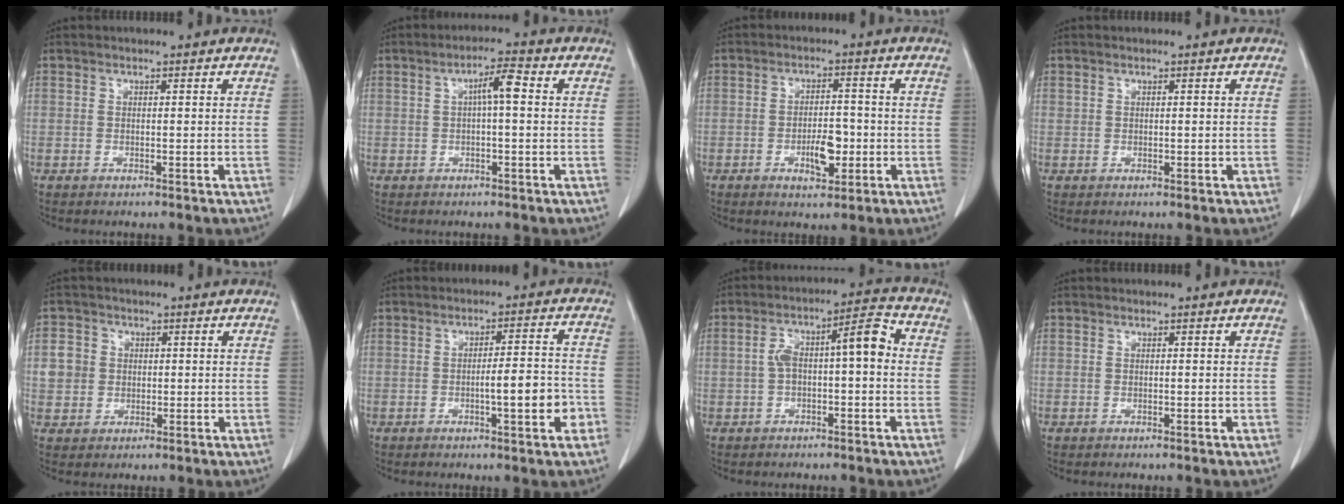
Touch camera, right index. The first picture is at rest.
{"total": 4.2, "force": [0.6, 0.6, 4.1], "torque": [-0.067, 0.012, 0.006]}
{"total": 5.3, "force": [-1.6, 2.2, 4.5], "torque": [-0.074, 0.002, -0.021]}
{"total": 0.6, "force": [0.2, 0.4, 0.4], "torque": [-0.012, 0.003, 0.008]}
{"total": 4.5, "force": [0.6, 4.3, 1.1], "torque": [-0.019, 0.012, 0.012]}
{"total": 6.9, "force": [-2.2, 1.0, 6.4], "torque": [-0.093, 0.010, -0.029]}
{"total": 8.0, "force": [-0.1, 2.1, 7.7], "torque": [-0.135, 0.040, -0.003]}
{"total": 0.0}